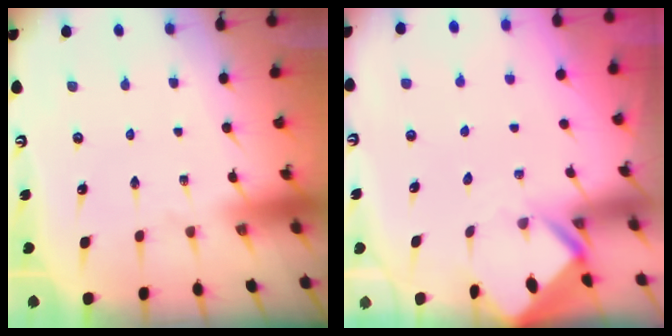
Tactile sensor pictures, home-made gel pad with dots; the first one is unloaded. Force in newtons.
{"total": 2.8, "press": 2.8, "slide": 0.2}